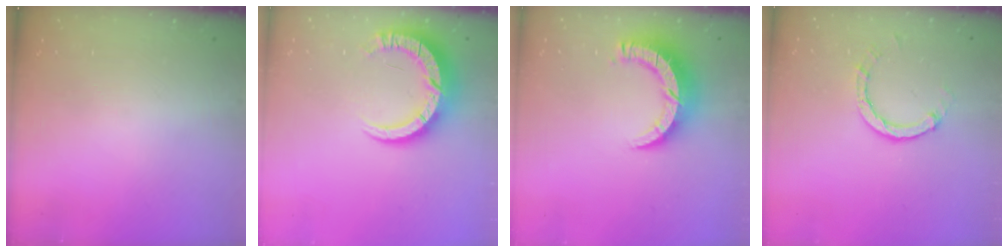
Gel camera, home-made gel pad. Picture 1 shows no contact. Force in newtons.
{"total": 10.0, "press": 10.0, "slide": 1.1}
{"total": 9.3, "press": 9.2, "slide": 0.9}
{"total": 3.2, "press": 3.2, "slide": 0.2}